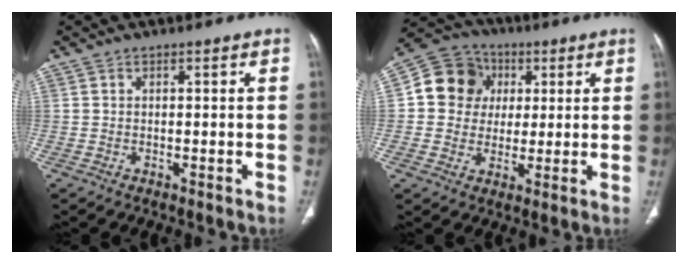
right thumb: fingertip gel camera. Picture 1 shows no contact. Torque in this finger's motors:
{"motor_torque": [-0.03, 0.05, 0.00, 0.01, 0.03]}